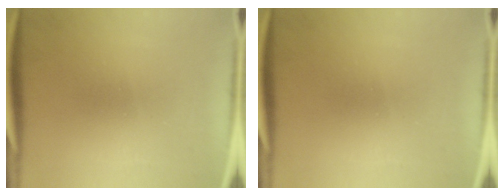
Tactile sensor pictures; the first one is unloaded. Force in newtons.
{"total": 0.0}